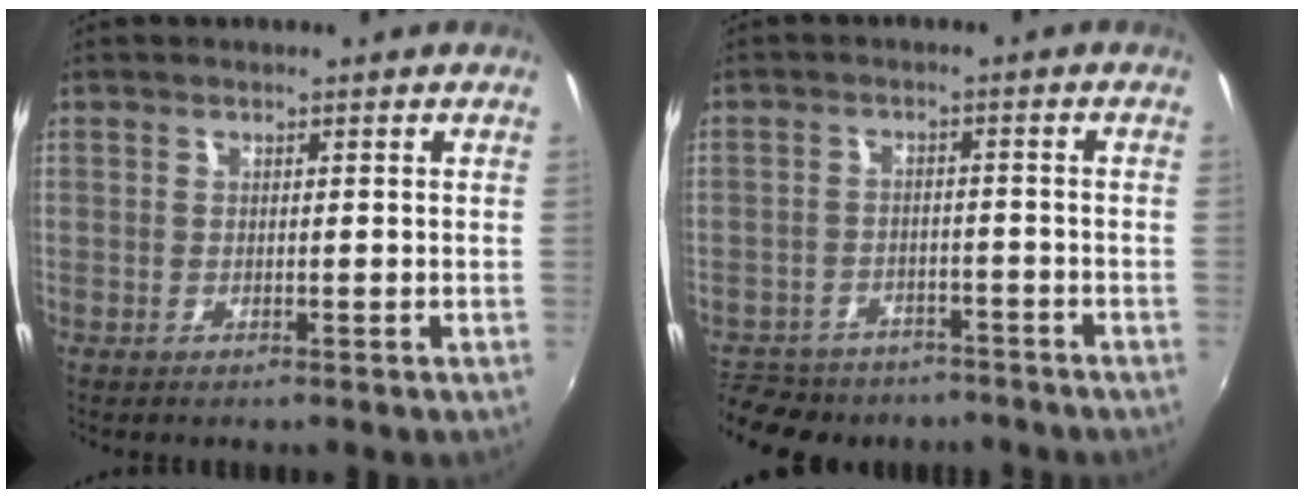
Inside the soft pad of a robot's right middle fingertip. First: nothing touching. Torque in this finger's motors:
{"motor_torque": [1.02, -1.12, 0.48, 0.16]}